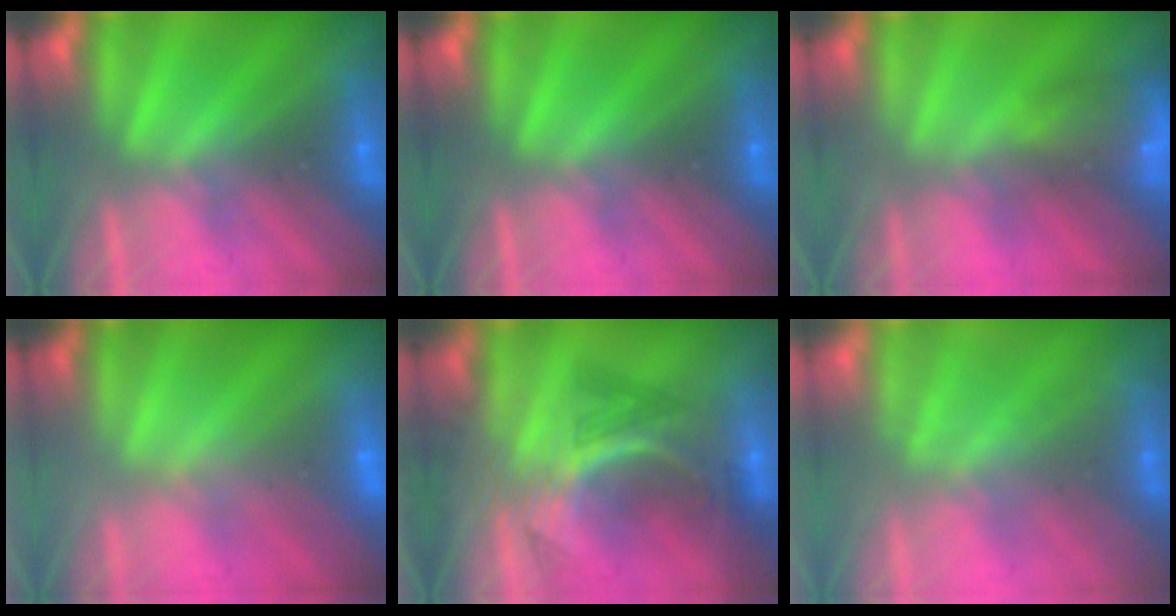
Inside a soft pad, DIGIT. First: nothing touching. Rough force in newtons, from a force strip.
{"total": 0.0}
{"total": 7.9}
{"total": 2.9}
{"total": 3.0}
{"total": 1.8}